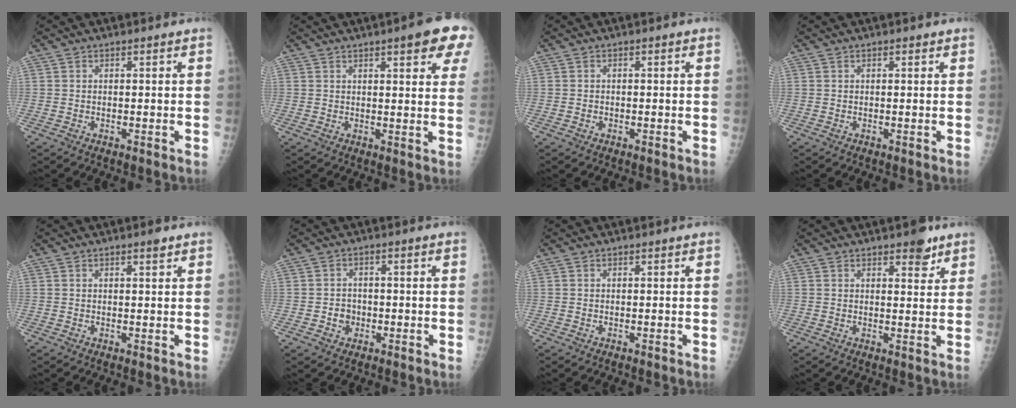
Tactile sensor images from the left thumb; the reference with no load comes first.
{"total": 10.0, "force": [5.3, 2.3, 8.2], "torque": [-0.072, -0.013, 0.059]}
{"total": 0.7, "force": [-0.4, 0.5, 0.0], "torque": [0.004, 0.005, -0.008]}
{"total": 0.5, "force": [0.3, 0.3, 0.4], "torque": [-0.004, -0.001, 0.003]}
{"total": 1.4, "force": [1.0, 0.3, 1.0], "torque": [-0.012, -0.004, 0.014]}
{"total": 2.9, "force": [-1.0, 2.6, 0.9], "torque": [0.005, 0.008, -0.018]}
{"total": 0.0}
{"total": 4.2, "force": [2.8, 1.8, 2.5], "torque": [-0.015, -0.015, 0.036]}